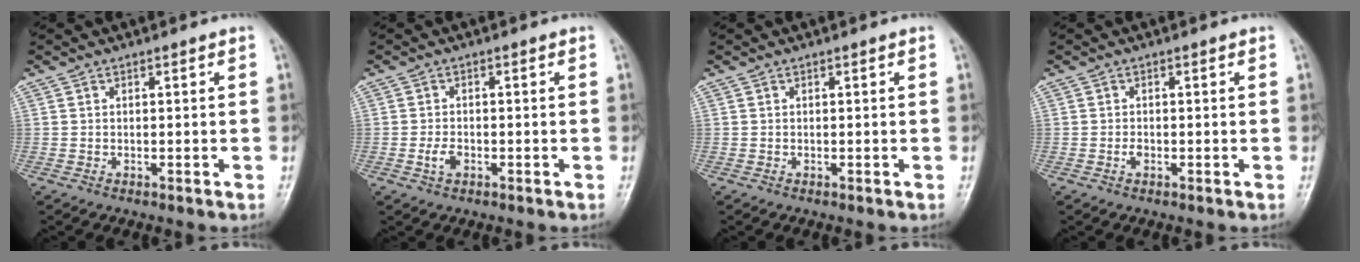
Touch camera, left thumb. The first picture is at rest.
{"total": 2.4, "force": [-0.8, 1.5, 1.6], "torque": [-0.030, 0.003, -0.017]}
{"total": 0.0}
{"total": 0.9, "force": [-0.3, 0.6, 0.6], "torque": [-0.009, 0.001, -0.007]}